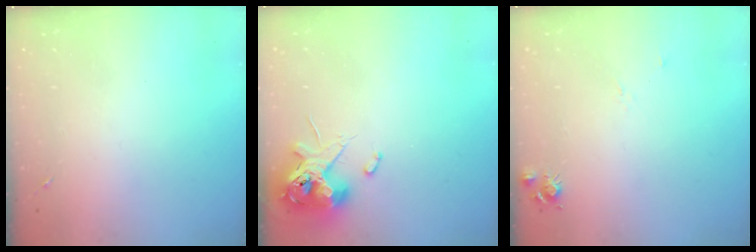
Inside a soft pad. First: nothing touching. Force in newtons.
{"total": 12.6, "press": 12.5, "slide": 2.0}
{"total": 6.5, "press": 6.5, "slide": 0.8}